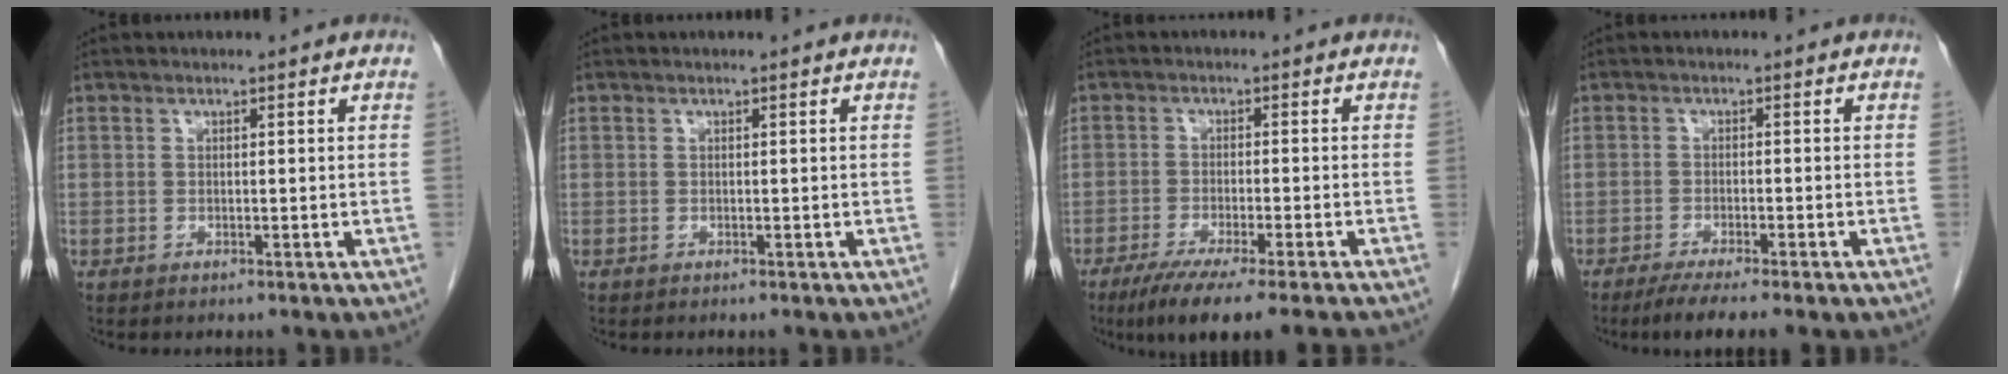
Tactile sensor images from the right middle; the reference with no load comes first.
{"total": 0.0}
{"total": 10.1, "force": [-7.8, -0.3, 6.4], "torque": [-0.089, -0.025, -0.120]}
{"total": 5.3, "force": [-3.9, 0.0, 3.6], "torque": [-0.055, -0.011, -0.061]}